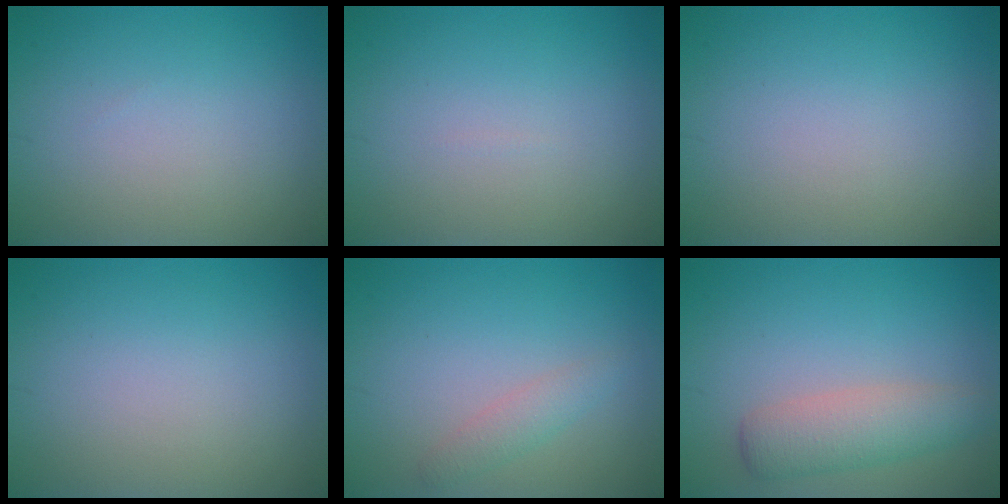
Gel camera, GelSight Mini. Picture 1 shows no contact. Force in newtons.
{"total": 0.0}
{"total": 0.0}
{"total": 0.0}
{"total": 1.6, "press": 1.6, "slide": 0.1}
{"total": 3.7, "press": 3.7, "slide": 0.1}